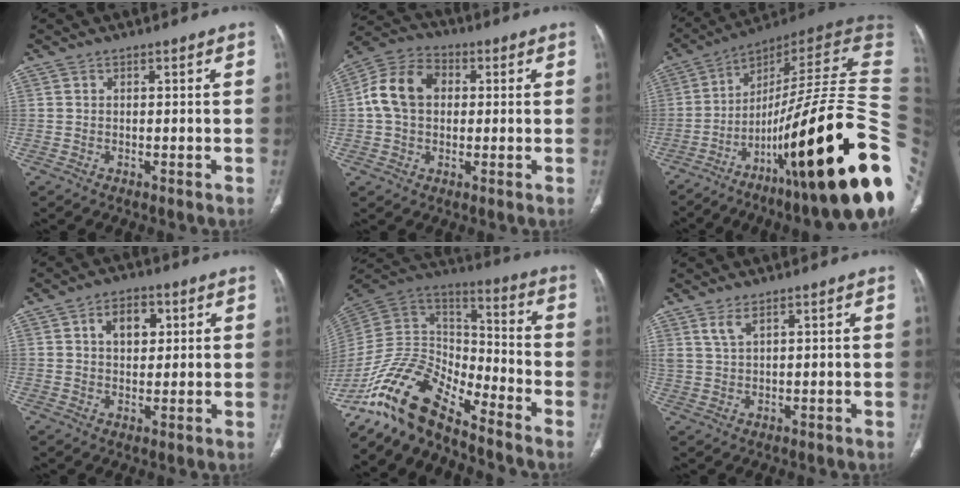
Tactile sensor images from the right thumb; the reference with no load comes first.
{"total": 11.0, "force": [1.4, 8.2, 7.3], "torque": [-0.127, 0.026, 0.016]}
{"total": 35.4, "force": [-8.5, 6.9, 33.6], "torque": [-0.441, 0.040, -0.137]}
{"total": 6.3, "force": [2.0, 4.2, 4.3], "torque": [-0.040, -0.003, 0.030]}
{"total": 16.3, "force": [-13.3, 5.4, 7.7], "torque": [-0.134, 0.095, -0.262]}
{"total": 3.0, "force": [2.0, 0.9, 2.0], "torque": [-0.046, -0.008, 0.049]}